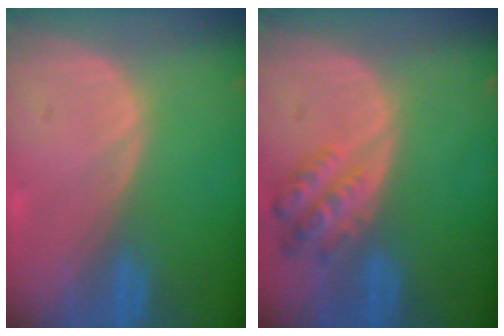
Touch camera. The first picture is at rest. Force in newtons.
{"total": 5.3, "press": 5.0, "slide": 1.9}